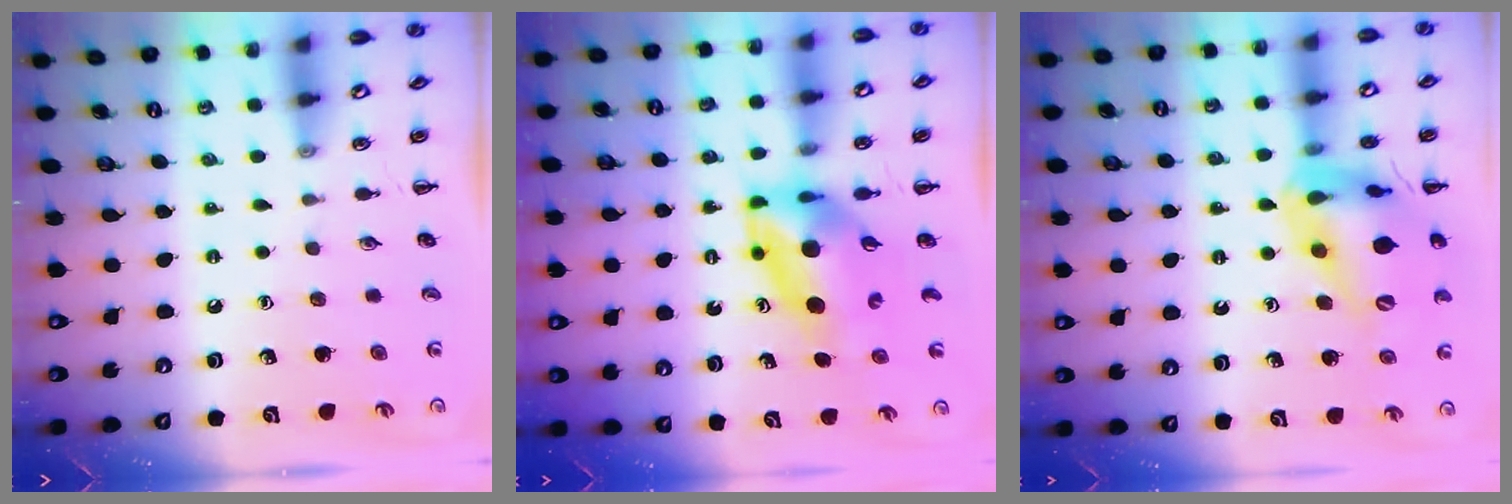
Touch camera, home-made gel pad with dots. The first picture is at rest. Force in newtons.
{"total": 7.9, "press": 7.6, "slide": 2.3}
{"total": 20.0, "press": 19.8, "slide": 2.7}